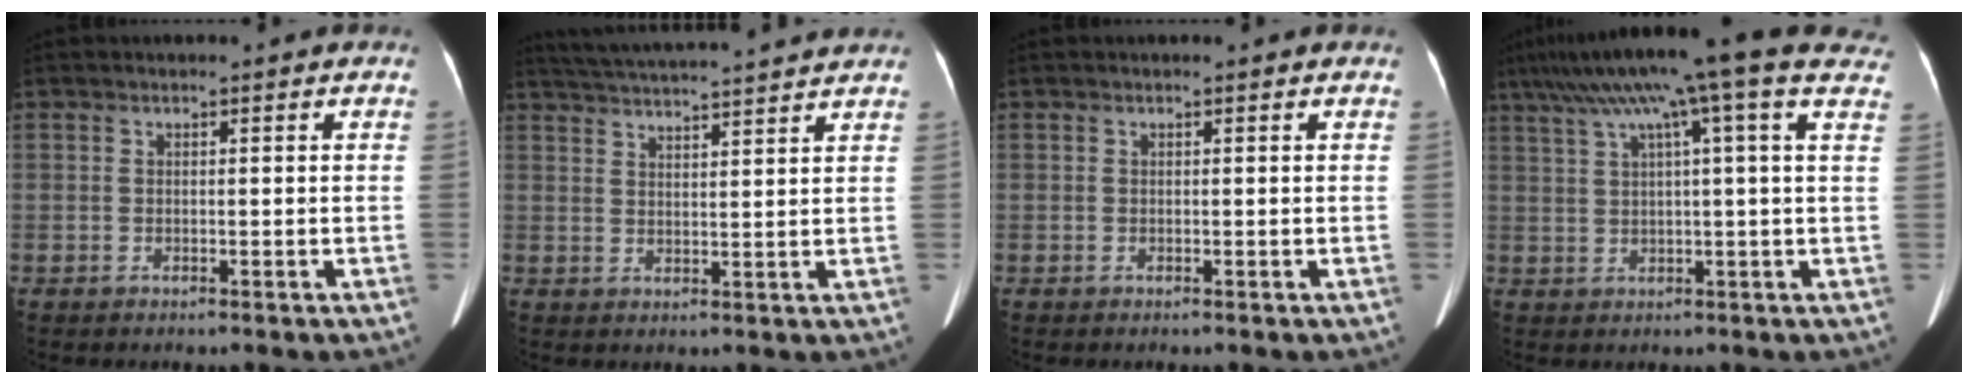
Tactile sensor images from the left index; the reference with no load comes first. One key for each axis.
{"total": 15.0, "fx": 13.9, "fy": -0.2, "fz": 5.5, "tx": -0.105, "ty": 0.021, "tz": 0.199}
{"total": 0.0}
{"total": 19.7, "fx": 14.4, "fy": 0.4, "fz": 13.5, "tx": -0.235, "ty": 0.047, "tz": 0.188}